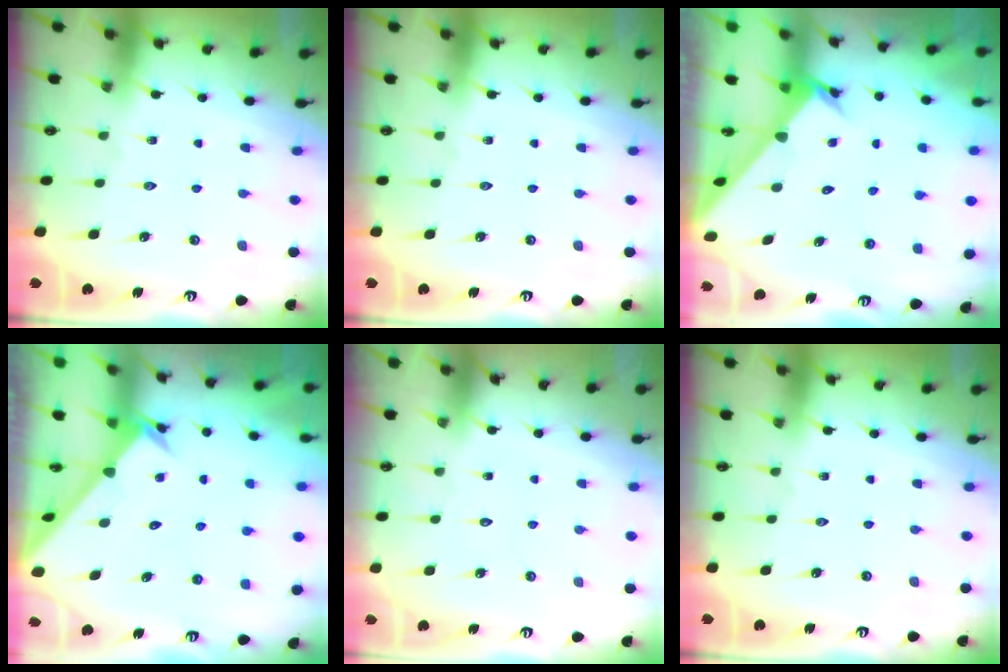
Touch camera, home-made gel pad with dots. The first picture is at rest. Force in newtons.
{"total": 0.0}
{"total": 2.6, "press": 2.6, "slide": 0.3}
{"total": 2.6, "press": 2.6, "slide": 0.2}
{"total": 1.8, "press": 1.7, "slide": 0.1}
{"total": 0.0}